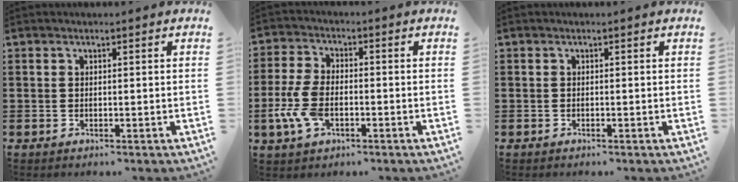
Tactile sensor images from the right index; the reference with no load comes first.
{"total": 6.8, "force": [-2.0, 3.9, 5.3], "torque": [-0.133, -0.003, -0.044]}
{"total": 0.0}